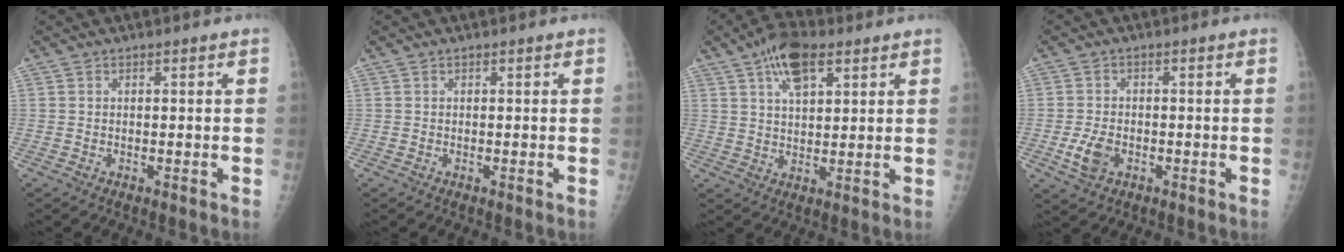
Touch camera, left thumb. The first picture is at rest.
{"total": 0.0}
{"total": 9.6, "force": [5.1, 4.4, 6.8], "torque": [-0.102, -0.008, 0.087]}
{"total": 4.4, "force": [-1.4, 3.0, 2.9], "torque": [-0.054, 0.003, -0.025]}